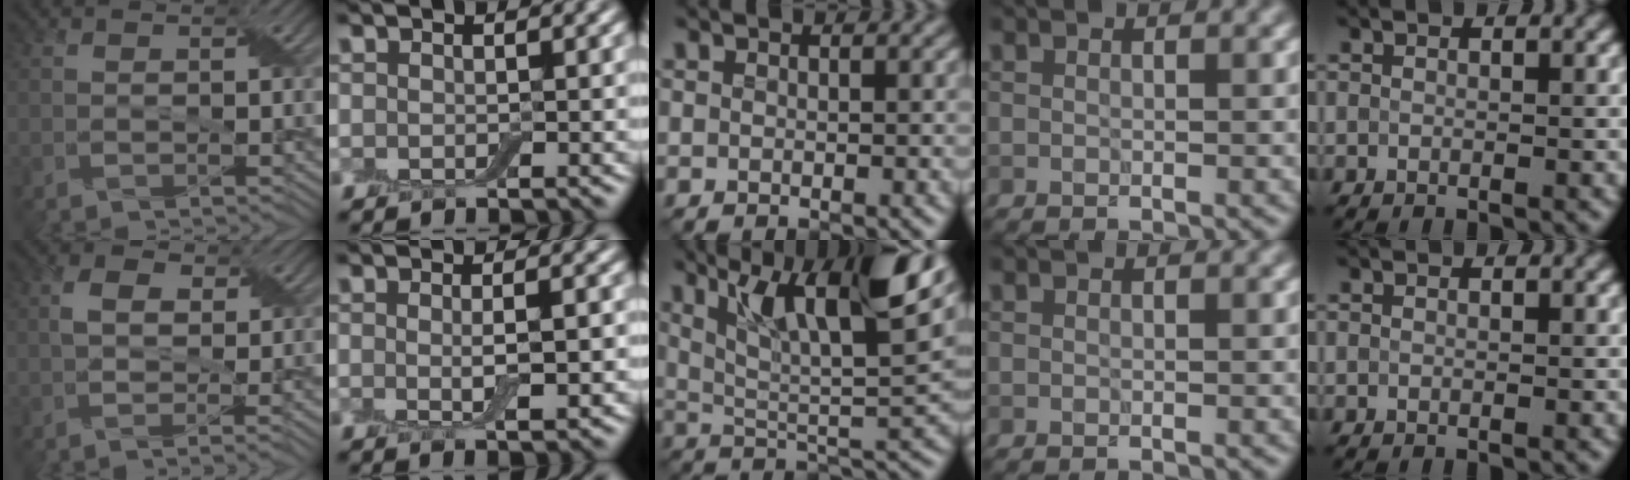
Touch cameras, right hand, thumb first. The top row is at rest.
{"thumb": {"total": 3.8, "force": [-0.4, 1.7, 3.4], "torque": [-0.054, 0.000, -0.011]}, "index": {"total": 2.7, "force": [0.0, 0.6, 2.6], "torque": [-0.046, -0.006, 0.002]}, "middle": {"total": 11.1, "force": [6.0, 3.2, 8.8], "torque": [-0.151, 0.000, 0.098]}}